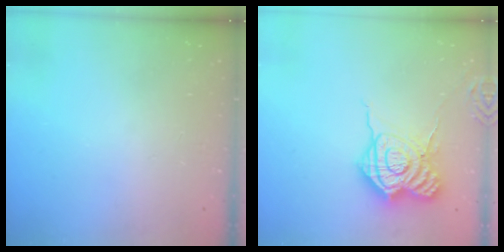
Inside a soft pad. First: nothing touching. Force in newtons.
{"total": 15.9, "press": 15.9, "slide": 1.0}